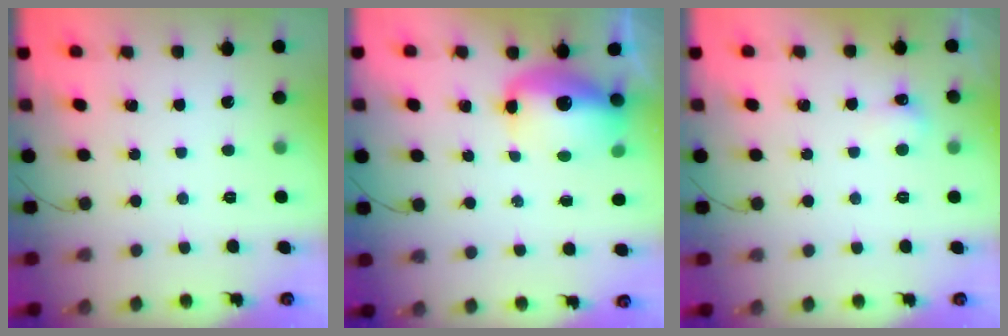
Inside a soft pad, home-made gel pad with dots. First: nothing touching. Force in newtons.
{"total": 12.3, "press": 12.0, "slide": 2.7}
{"total": 3.8, "press": 3.7, "slide": 1.1}